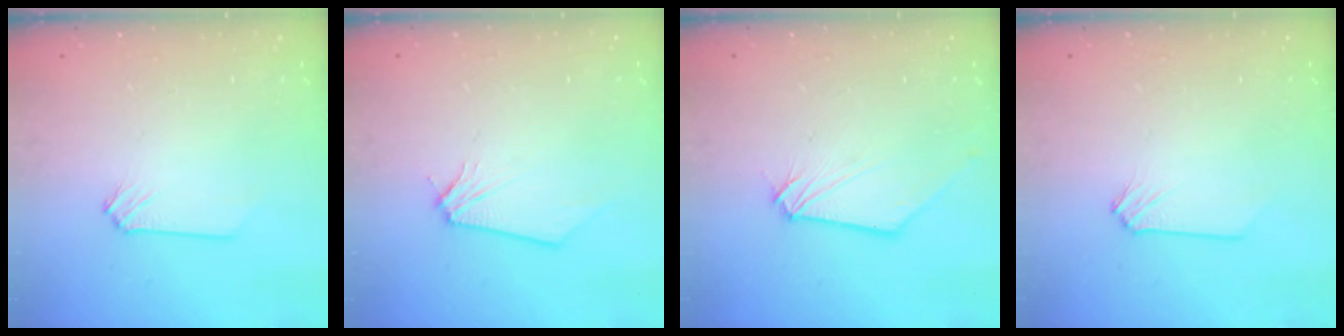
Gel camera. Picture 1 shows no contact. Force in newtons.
{"total": 0.0}
{"total": 1.1, "press": 1.1, "slide": 0.1}
{"total": 0.0}